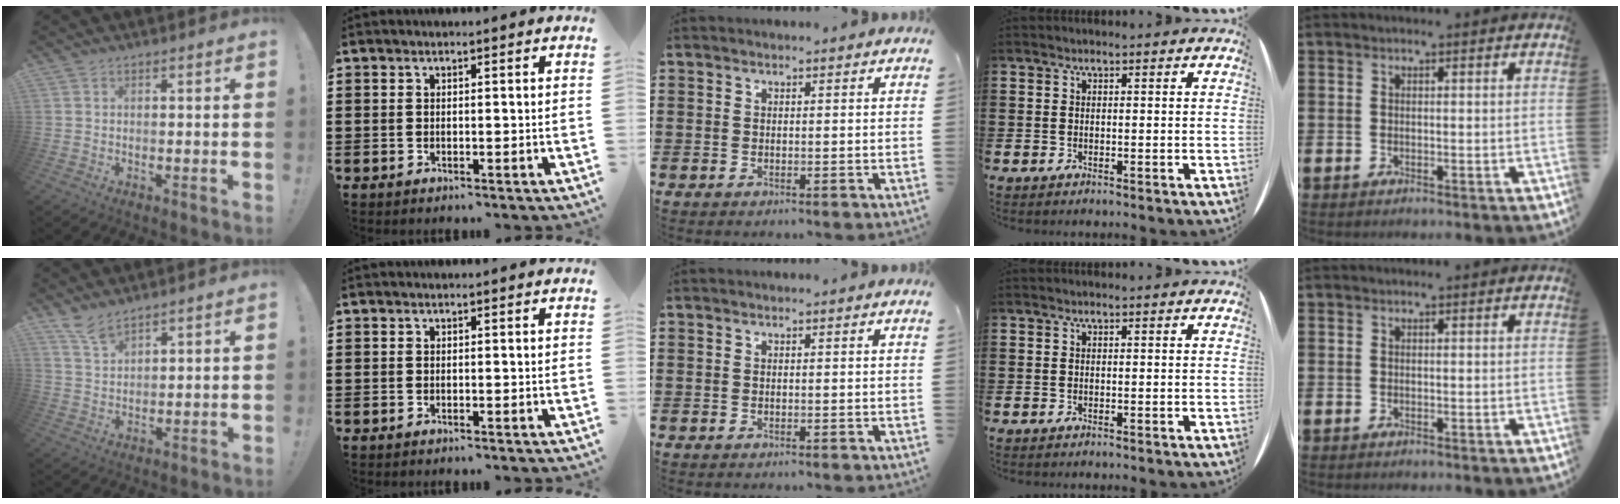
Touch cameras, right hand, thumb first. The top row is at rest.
{"thumb": {"total": 5.5, "force": [4.8, 1.4, 2.3], "torque": [-0.041, -0.028, 0.087]}}